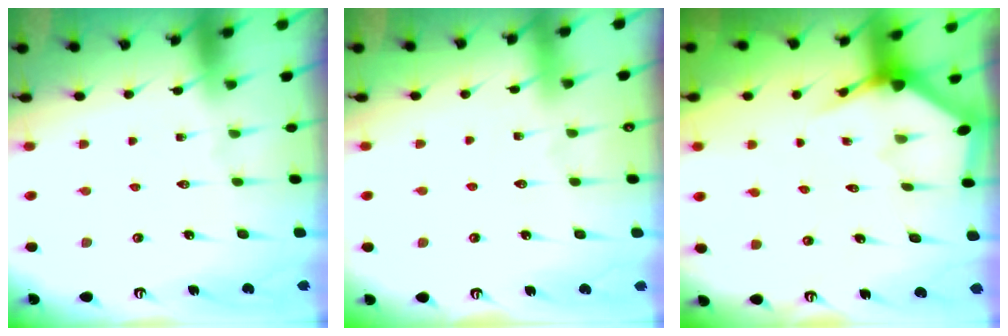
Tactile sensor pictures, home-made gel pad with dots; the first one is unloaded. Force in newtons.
{"total": 1.5, "press": 1.5, "slide": 0.2}
{"total": 3.4, "press": 3.4, "slide": 0.1}